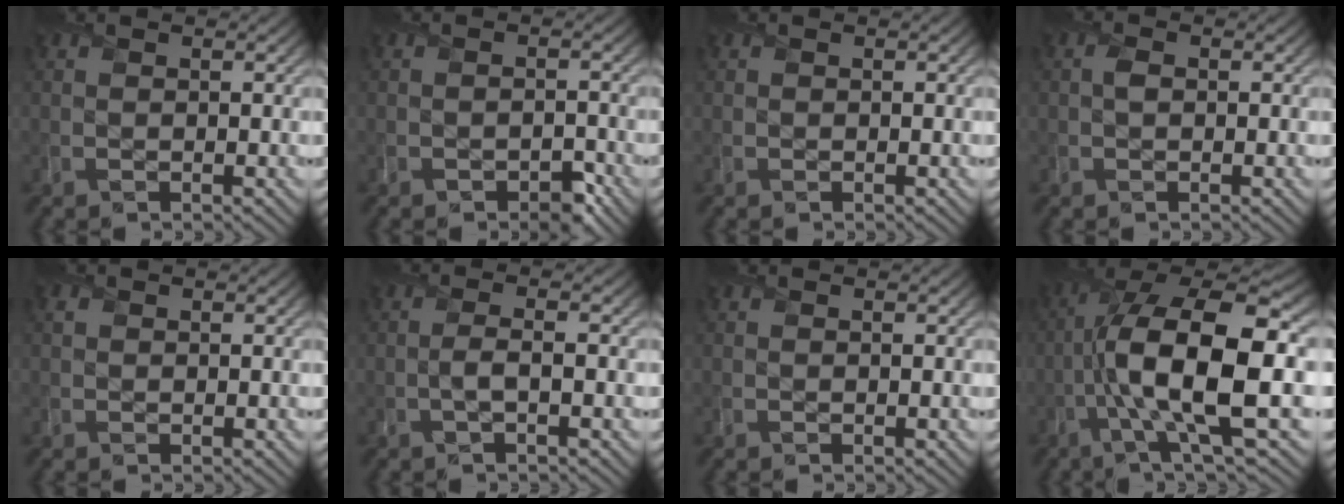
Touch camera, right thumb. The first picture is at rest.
{"total": 2.5, "force": [-1.7, 1.3, 1.2], "torque": [-0.018, -0.003, -0.028]}
{"total": 0.0}
{"total": 0.9, "force": [0.0, 0.6, 0.6], "torque": [-0.012, 0.001, -0.001]}
{"total": 0.5, "force": [0.2, 0.5, 0.0], "torque": [0.003, -0.002, 0.004]}
{"total": 2.0, "force": [-0.6, 0.4, 1.8], "torque": [-0.036, 0.003, -0.017]}
{"total": 0.0}
{"total": 15.4, "force": [-2.4, 4.8, 14.4], "torque": [-0.264, 0.005, -0.040]}